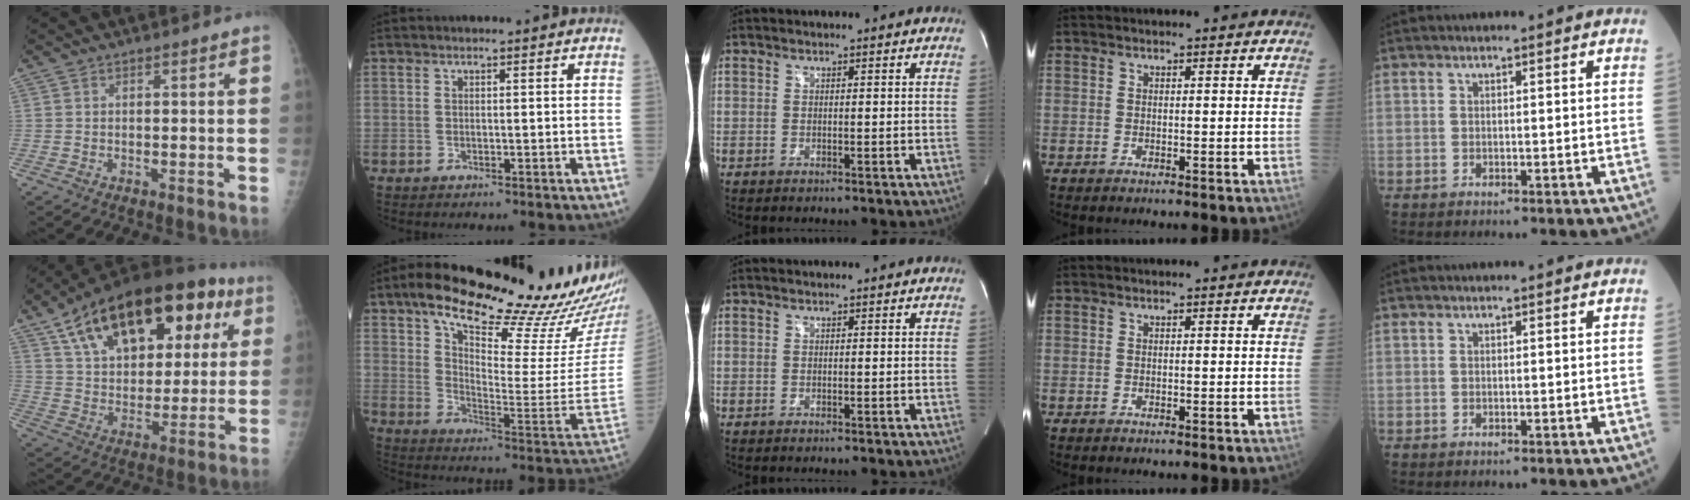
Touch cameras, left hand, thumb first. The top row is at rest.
{"thumb": {"total": 27.6, "force": [12.4, 15.1, 19.5], "torque": [-0.271, 0.019, 0.197]}, "index": {"total": 27.1, "force": [22.7, 2.2, 14.6], "torque": [-0.233, -0.064, 0.304]}}